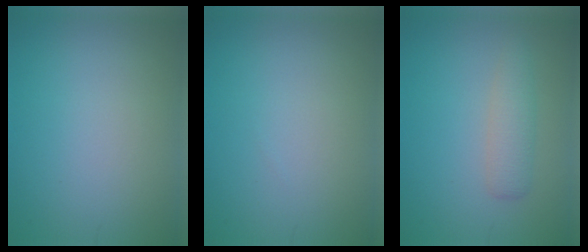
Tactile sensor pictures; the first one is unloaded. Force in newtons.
{"total": 0.0}
{"total": 2.2, "press": 2.2, "slide": 0.0}